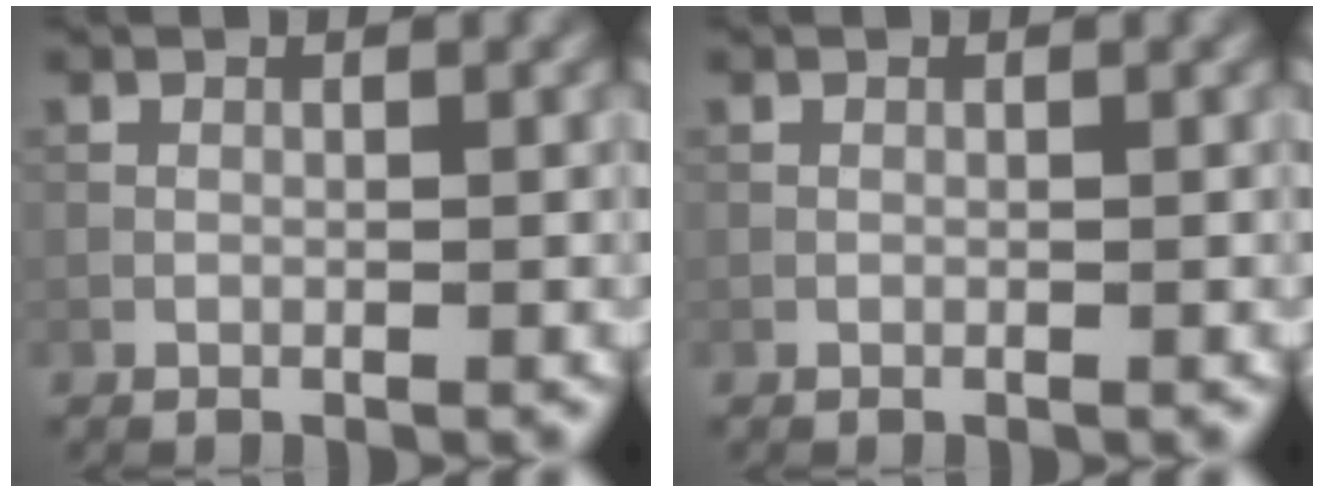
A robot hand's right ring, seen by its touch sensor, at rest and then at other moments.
{"total": 0.0}